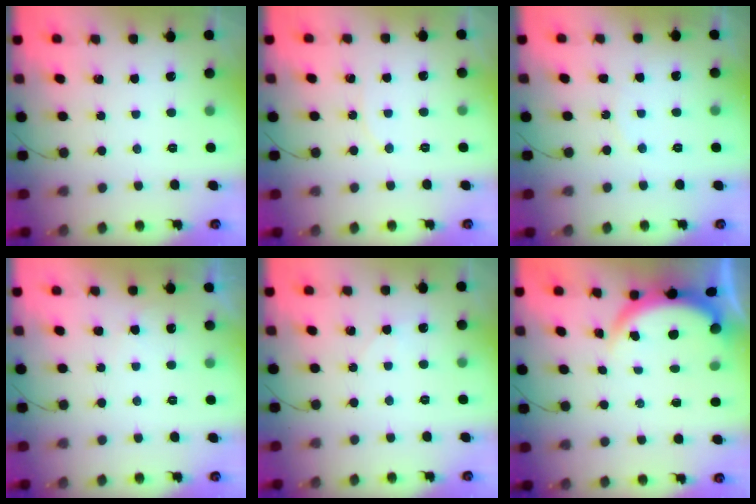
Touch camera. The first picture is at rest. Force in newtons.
{"total": 3.9, "press": 3.9, "slide": 0.6}
{"total": 5.1, "press": 5.1, "slide": 0.5}
{"total": 3.0, "press": 3.0, "slide": 0.0}
{"total": 3.0, "press": 2.6, "slide": 1.5}
{"total": 3.8, "press": 3.8, "slide": 0.2}